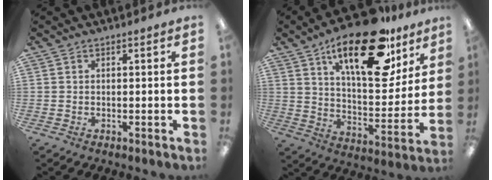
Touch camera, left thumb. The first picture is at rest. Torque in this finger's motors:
{"motor_torque": [0.50, 0.60, 1.65, -1.12, 0.34]}